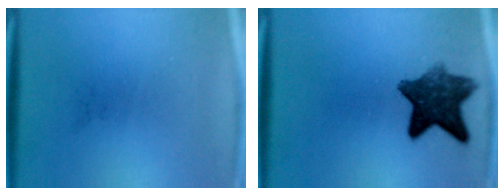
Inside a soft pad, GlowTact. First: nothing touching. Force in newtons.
{"total": 9.2}